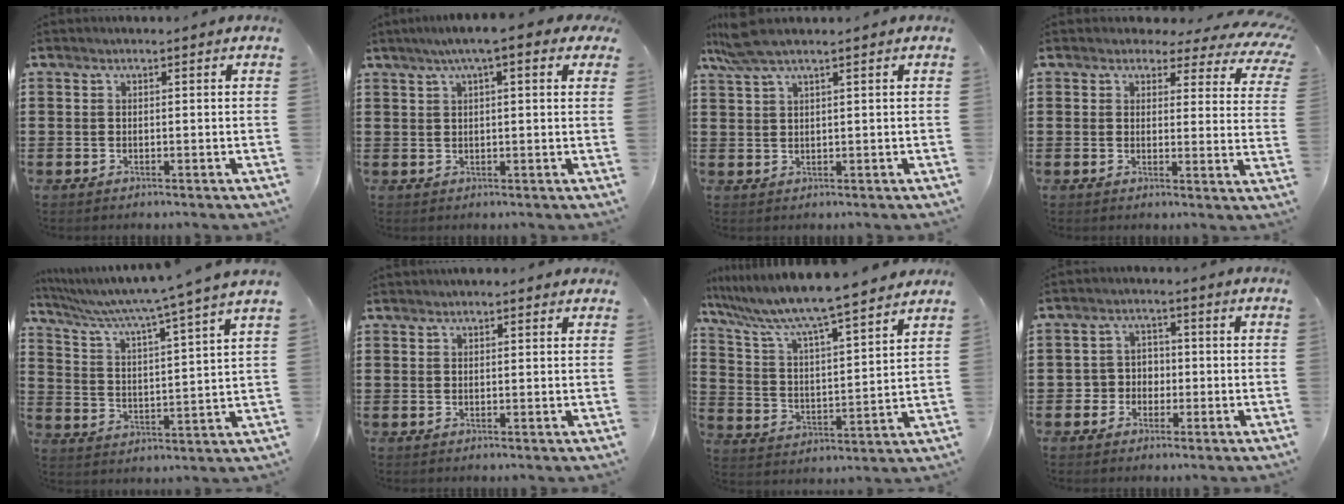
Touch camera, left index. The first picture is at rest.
{"total": 5.0, "force": [2.5, 0.5, 4.3], "torque": [-0.088, 0.010, 0.041]}
{"total": 4.0, "force": [2.6, 0.3, 3.0], "torque": [-0.072, 0.001, 0.047]}
{"total": 3.5, "force": [2.8, 1.5, 1.5], "torque": [-0.037, -0.012, 0.046]}
{"total": 5.4, "force": [4.5, -1.4, 2.5], "torque": [-0.071, -0.046, 0.067]}
{"total": 1.4, "force": [1.3, 0.3, 0.5], "torque": [-0.011, 0.003, 0.025]}
{"total": 7.9, "force": [7.2, -0.3, 3.2], "torque": [-0.096, -0.054, 0.118]}
{"total": 3.4, "force": [-1.1, 3.1, 0.9], "torque": [-0.030, 0.008, -0.027]}